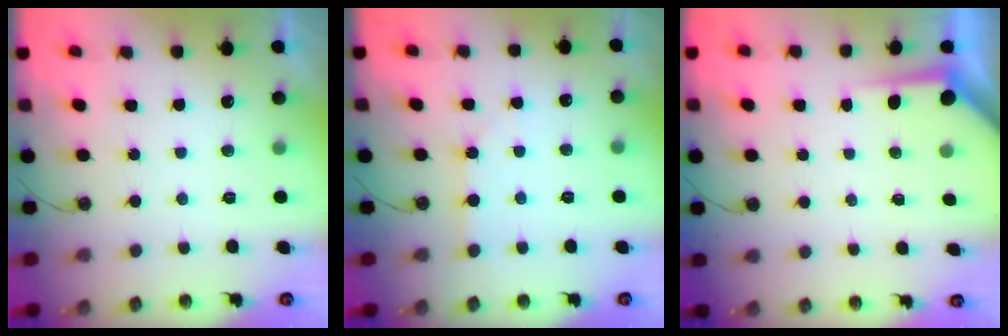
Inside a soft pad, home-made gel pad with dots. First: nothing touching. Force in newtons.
{"total": 1.7, "press": 1.7, "slide": 0.1}
{"total": 4.2, "press": 4.2, "slide": 0.4}